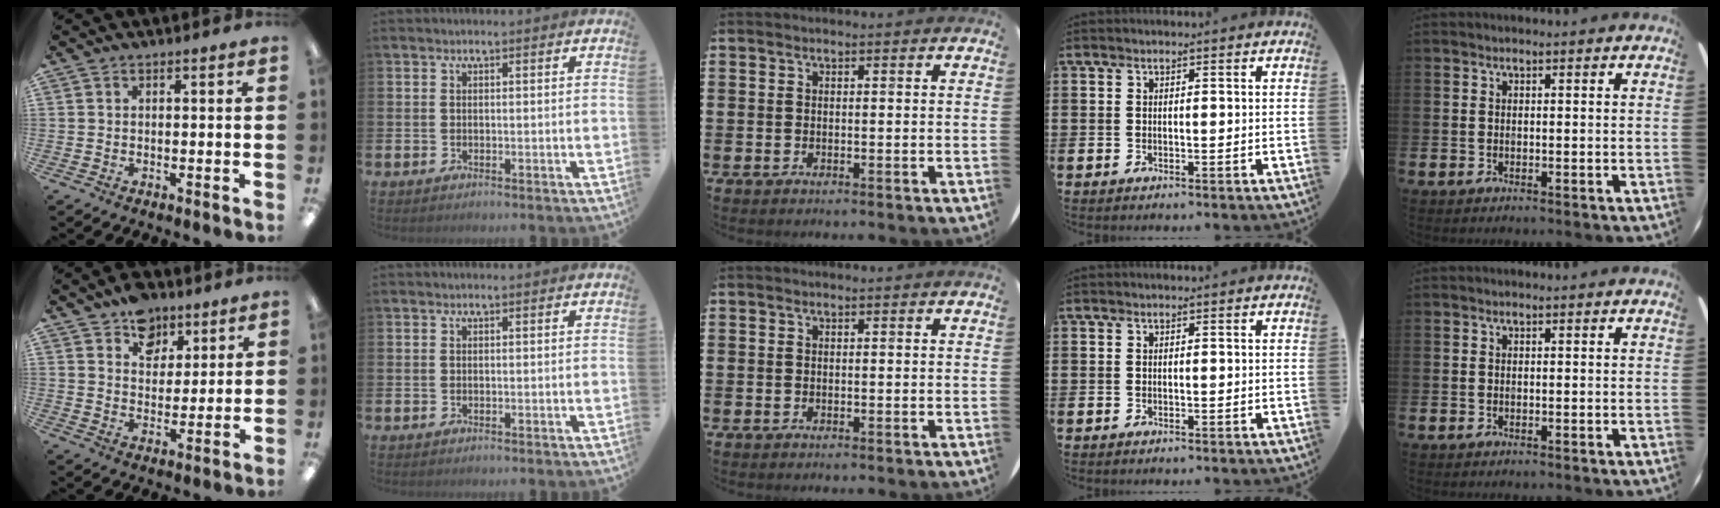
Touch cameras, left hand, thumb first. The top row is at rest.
{"thumb": {"total": 8.9, "force": [6.1, 6.0, 2.4], "torque": [-0.027, -0.033, 0.112]}}